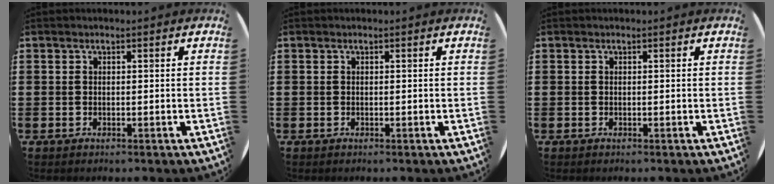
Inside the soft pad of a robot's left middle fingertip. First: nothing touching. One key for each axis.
{"total": 0.0}
{"total": 0.0}